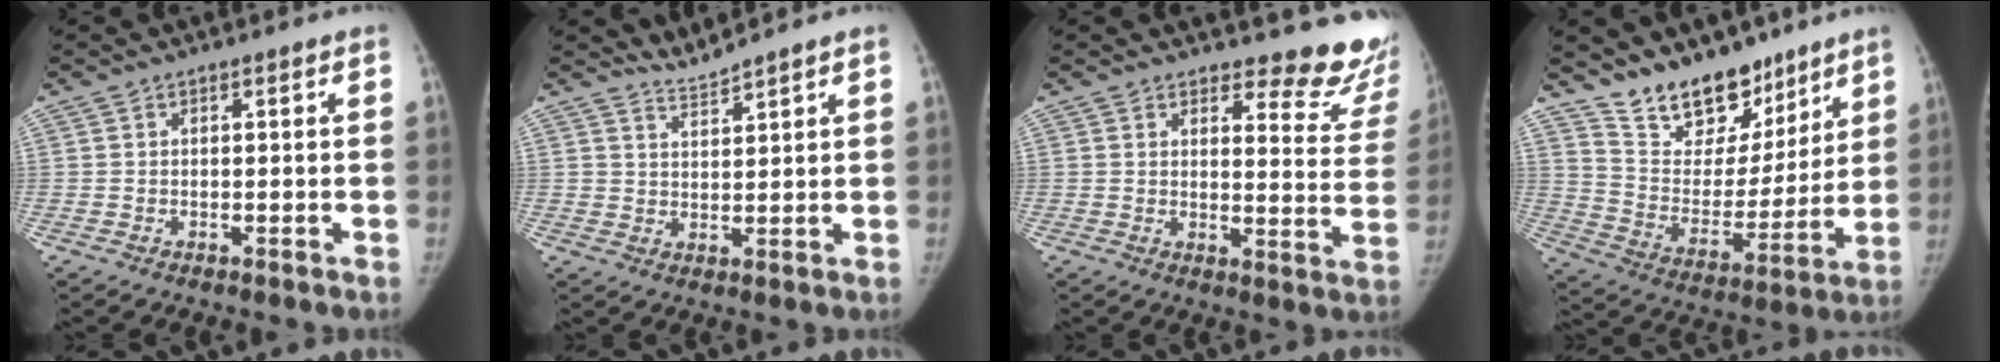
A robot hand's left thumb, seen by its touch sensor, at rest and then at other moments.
{"total": 3.0, "force": [3.0, -0.6, -0.2], "torque": [0.005, -0.024, 0.065]}
{"total": 13.2, "force": [12.2, 3.4, 3.7], "torque": [-0.002, -0.129, 0.123]}
{"total": 17.6, "force": [13.8, 8.9, 6.4], "torque": [-0.049, -0.094, 0.238]}